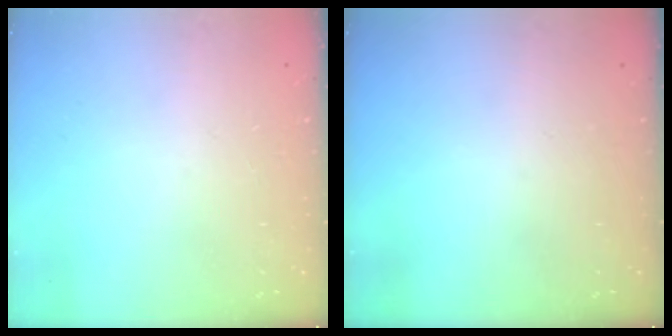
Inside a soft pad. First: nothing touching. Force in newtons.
{"total": 0.0}